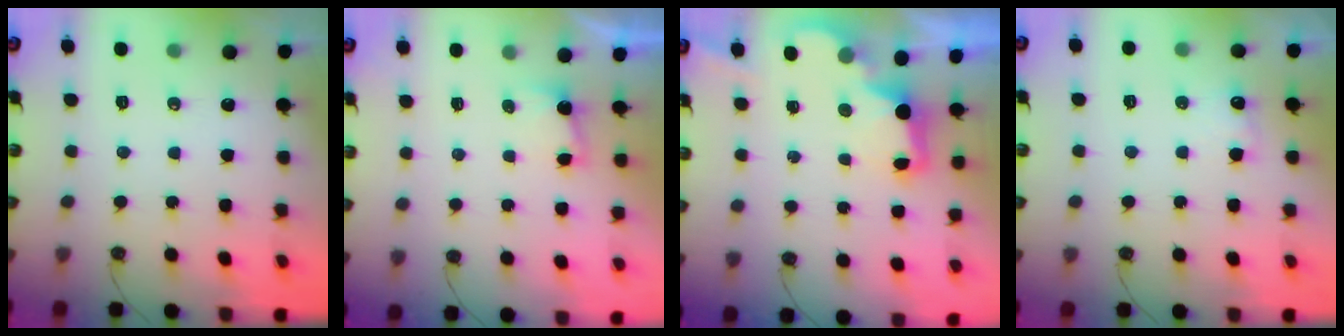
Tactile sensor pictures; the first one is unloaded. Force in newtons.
{"total": 2.4, "press": 2.3, "slide": 0.9}
{"total": 2.7, "press": 2.6, "slide": 0.5}
{"total": 5.0, "press": 4.9, "slide": 1.3}